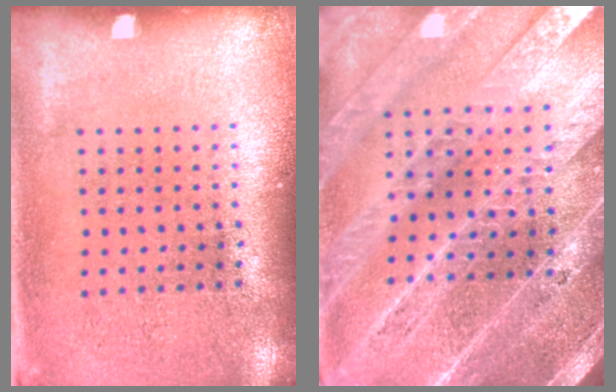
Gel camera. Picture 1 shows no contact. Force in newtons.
{"total": 4.7, "press": 4.1, "slide": 2.3}